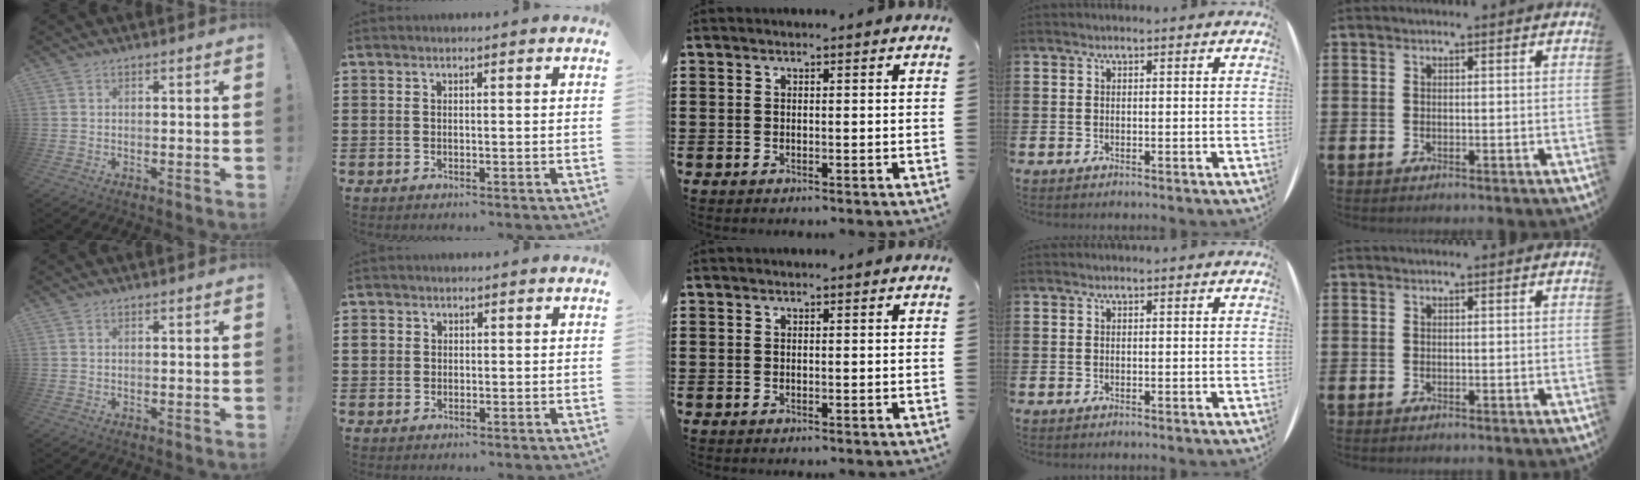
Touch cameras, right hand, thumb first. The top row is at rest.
{"index": {"total": 1.5, "force": [0.4, 1.4, 0.4], "torque": [-0.013, 0.007, 0.007]}}